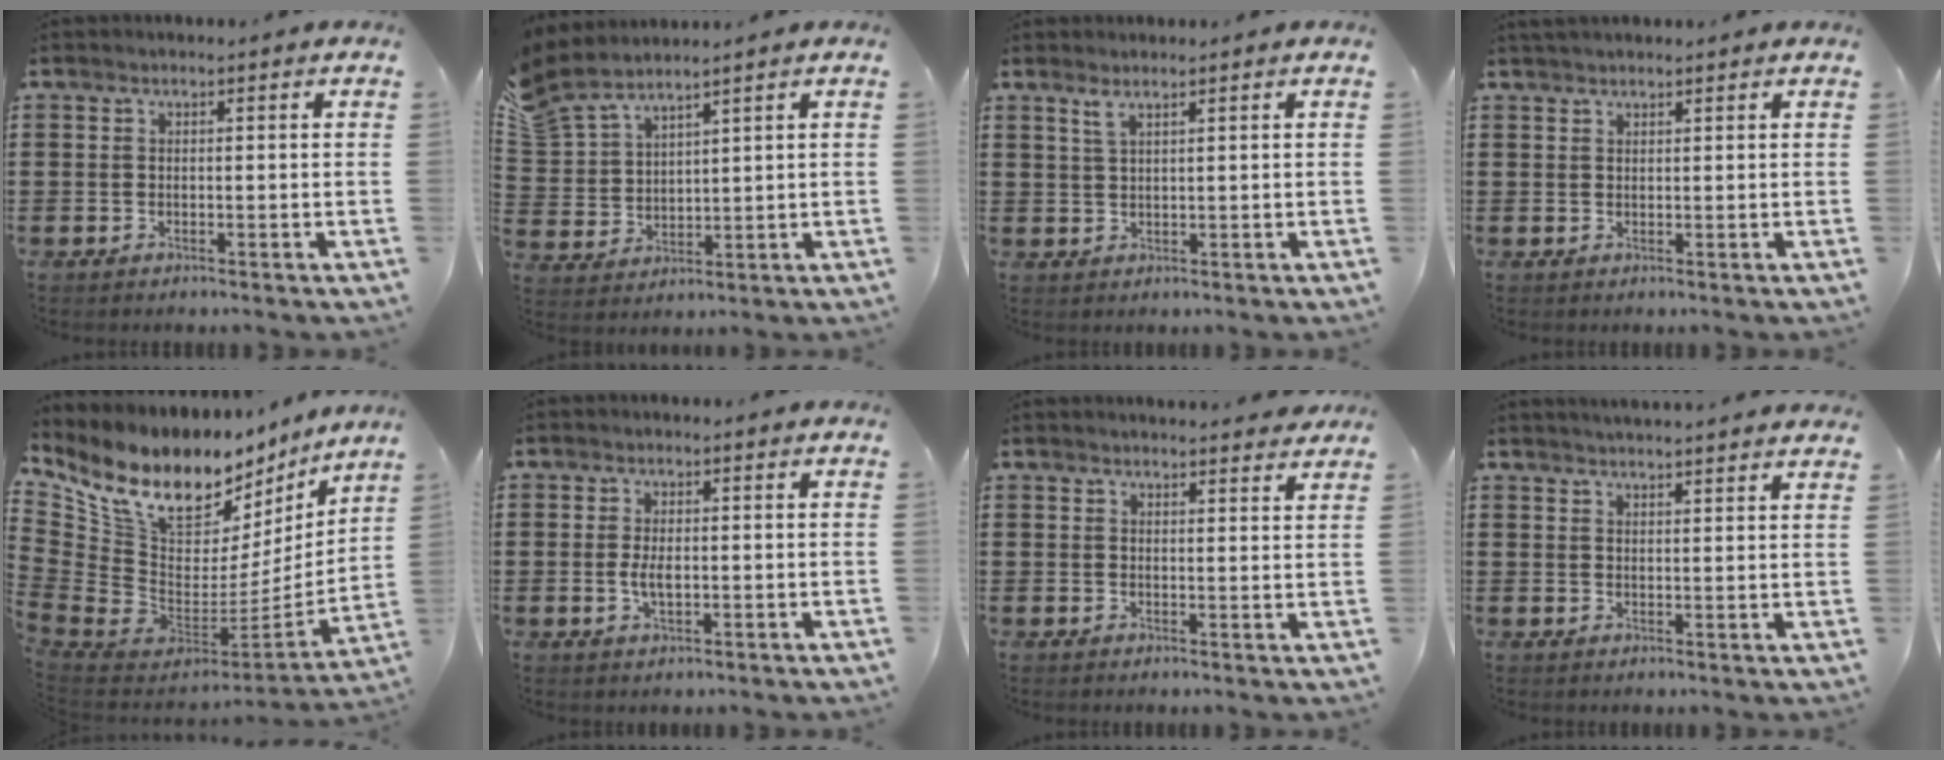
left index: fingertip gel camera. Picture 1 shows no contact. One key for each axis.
{"total": 4.9, "fx": 4.5, "fy": 1.8, "fz": 1.0, "tx": -0.048, "ty": -0.017, "tz": 0.081}
{"total": 2.0, "fx": 1.5, "fy": 0.4, "fz": 1.3, "tx": -0.031, "ty": 0.000, "tz": 0.028}
{"total": 1.3, "fx": 1.3, "fy": 0.2, "fz": 0.3, "tx": -0.008, "ty": 0.001, "tz": 0.025}
{"total": 12.3, "fx": 9.0, "fy": 6.5, "fz": 5.4, "tx": -0.133, "ty": -0.077, "tz": 0.160}
{"total": 3.1, "fx": -0.3, "fy": 1.4, "fz": 2.8, "tx": -0.060, "ty": -0.001, "tz": -0.009}
{"total": 2.6, "fx": 2.6, "fy": 0.0, "fz": 0.2, "tx": -0.011, "ty": -0.008, "tz": 0.050}
{"total": 2.7, "fx": 2.6, "fy": -0.5, "fz": 0.1, "tx": -0.009, "ty": -0.010, "tz": 0.049}